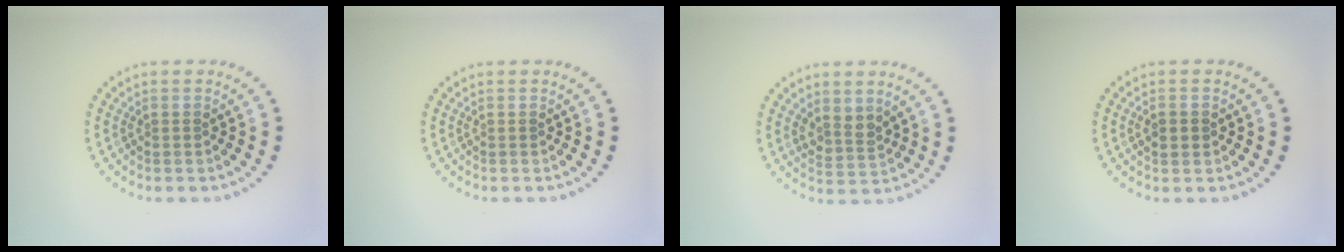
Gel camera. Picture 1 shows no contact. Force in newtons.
{"total": 0.0}
{"total": 2.2, "press": 1.8, "slide": 1.2}
{"total": 2.2, "press": 2.2, "slide": 0.2}